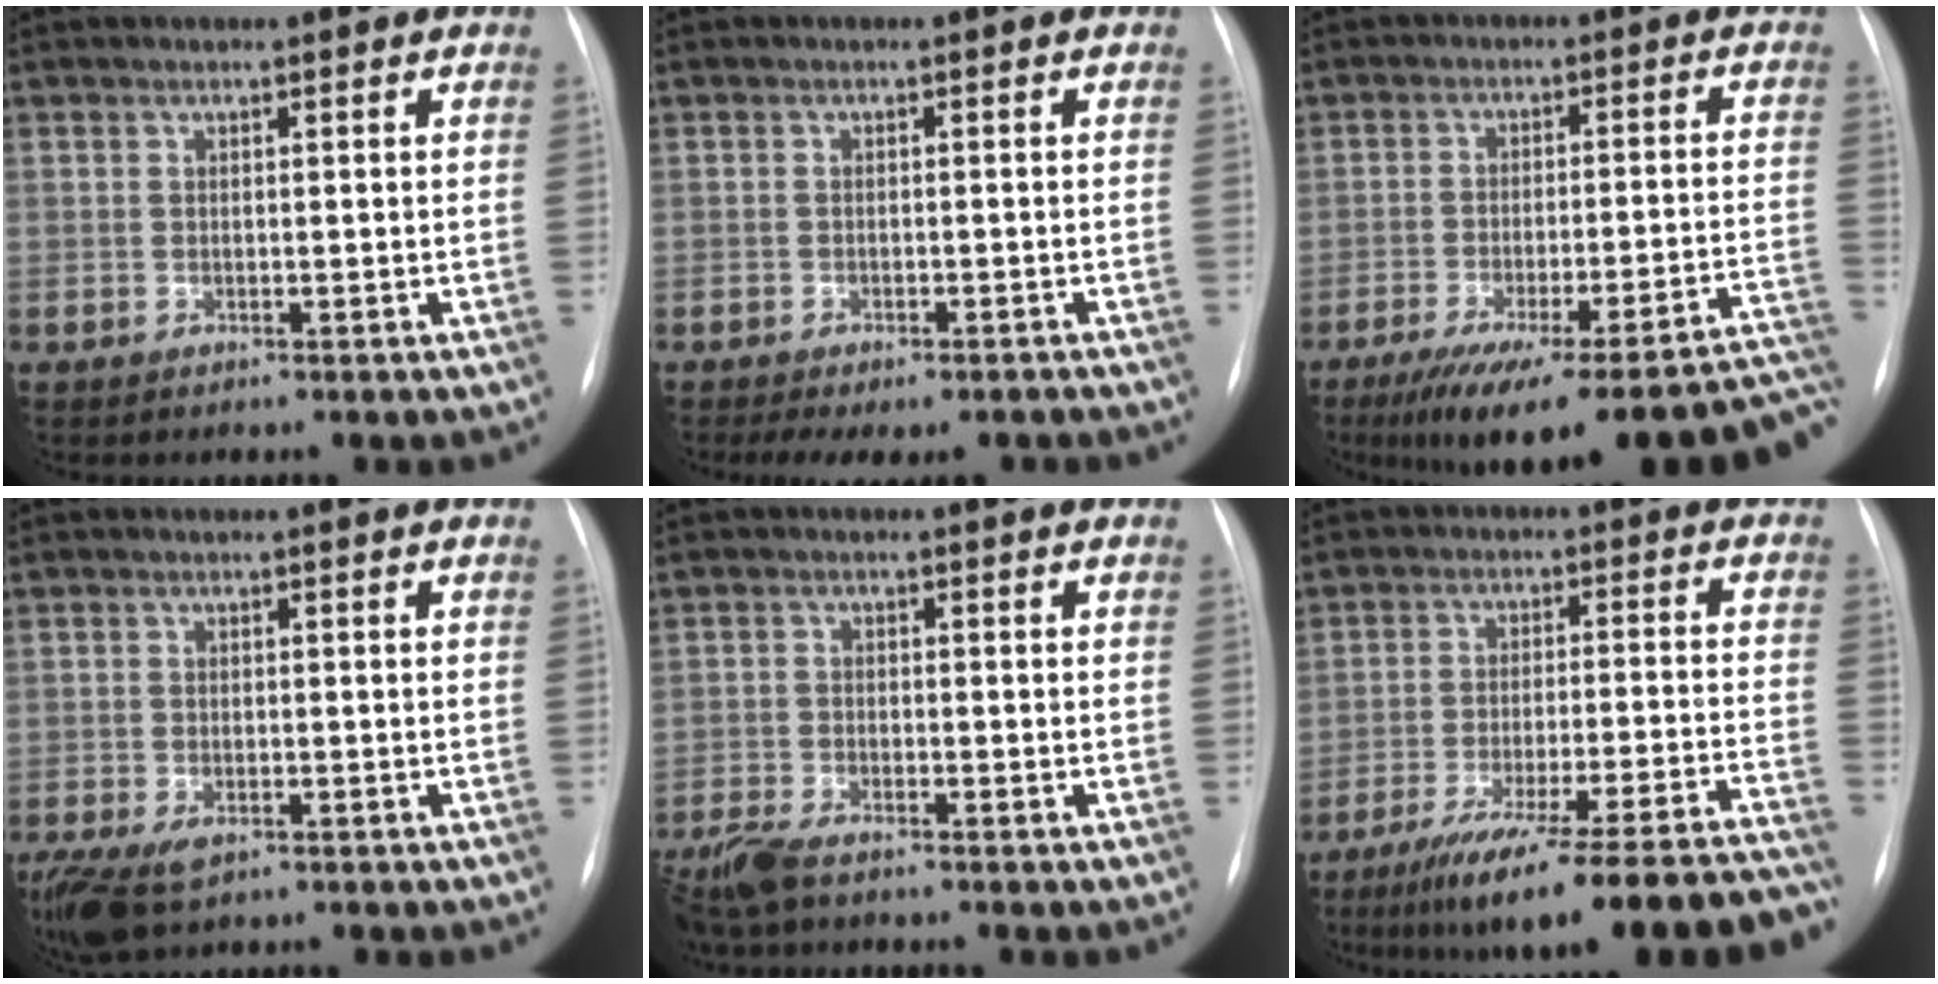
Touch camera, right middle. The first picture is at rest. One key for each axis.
{"total": 8.1, "fx": -6.4, "fy": 3.2, "fz": 3.7, "tx": -0.050, "ty": 0.002, "tz": -0.080}
{"total": 23.8, "fx": -18.6, "fy": 3.3, "fz": 14.5, "tx": -0.125, "ty": 0.005, "tz": -0.246}
{"total": 7.5, "fx": -4.5, "fy": 4.0, "fz": 4.5, "tx": -0.102, "ty": -0.012, "tz": -0.073}
{"total": 5.9, "fx": -4.9, "fy": 1.4, "fz": 3.0, "tx": -0.065, "ty": -0.017, "tz": -0.092}
{"total": 24.3, "fx": -21.0, "fy": 0.3, "fz": 12.2, "tx": -0.110, "ty": -0.016, "tz": -0.296}